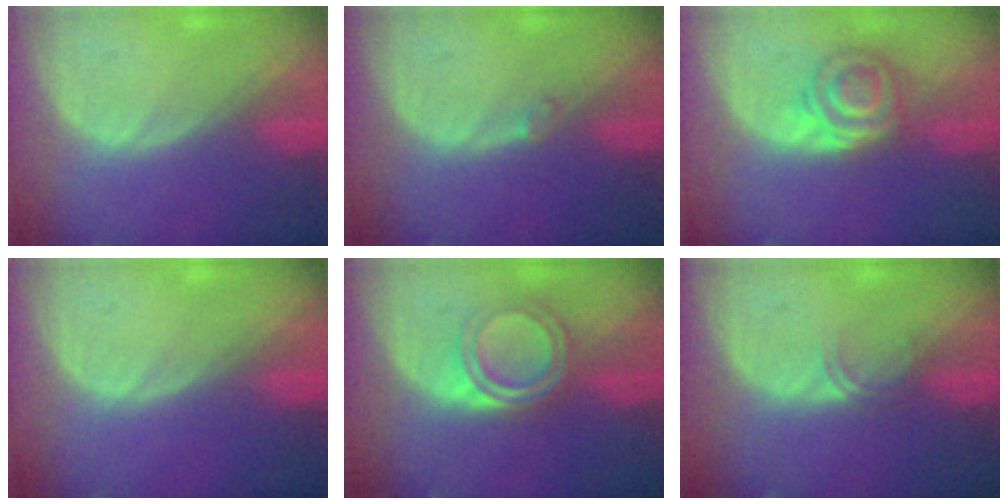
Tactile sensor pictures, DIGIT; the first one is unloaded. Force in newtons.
{"total": 0.7, "press": 0.7, "slide": 0.2}
{"total": 6.0, "press": 5.6, "slide": 2.2}
{"total": 0.0}
{"total": 5.3, "press": 4.9, "slide": 1.9}
{"total": 1.7, "press": 1.4, "slide": 1.0}